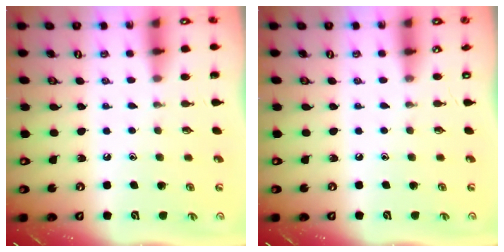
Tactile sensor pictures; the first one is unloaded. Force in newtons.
{"total": 0.0}